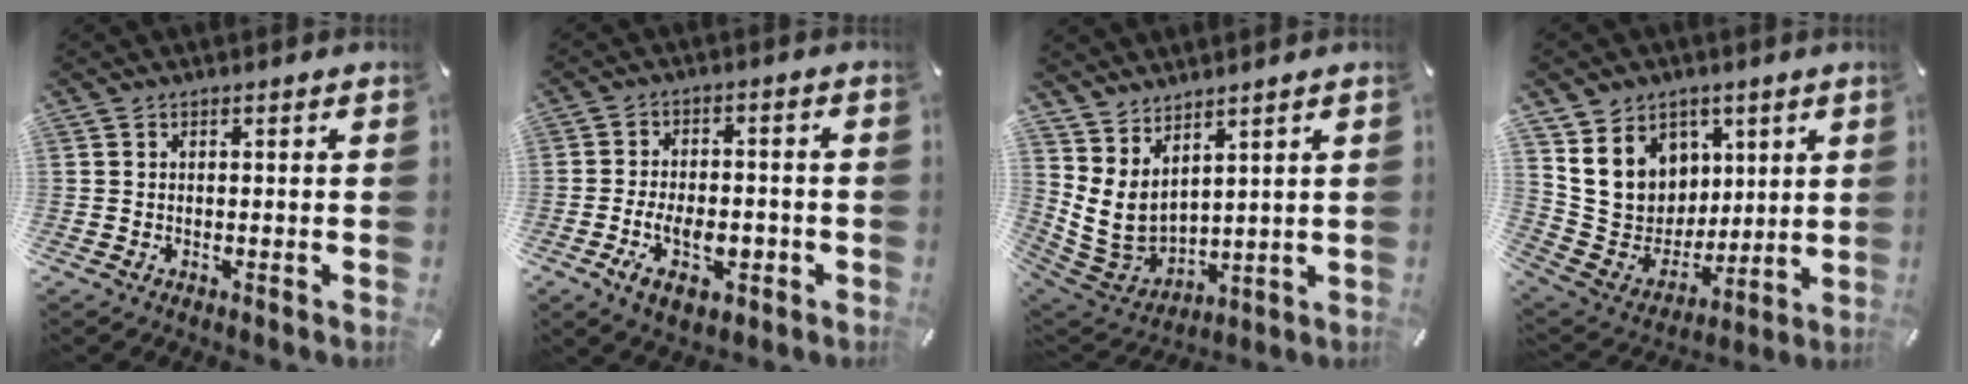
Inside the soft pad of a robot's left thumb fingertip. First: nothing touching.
{"total": 10.1, "force": [-3.6, 6.0, 7.3], "torque": [-0.111, 0.005, -0.060]}
{"total": 7.6, "force": [3.8, 5.4, 3.8], "torque": [-0.097, -0.036, 0.080]}
{"total": 14.2, "force": [5.4, 12.3, 4.4], "torque": [-0.083, -0.041, 0.116]}